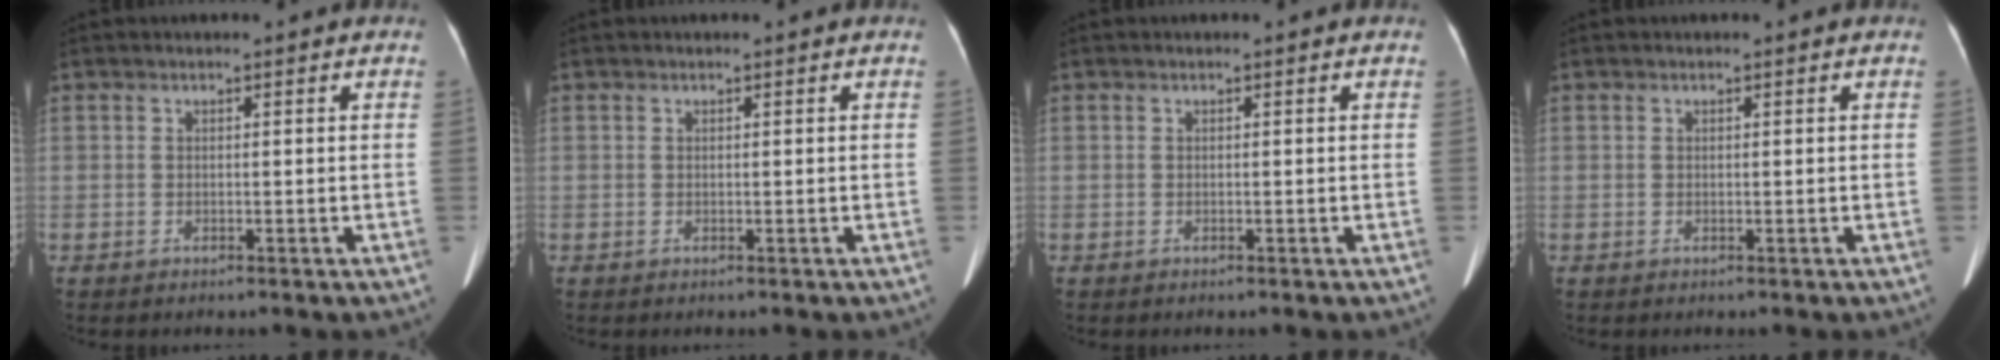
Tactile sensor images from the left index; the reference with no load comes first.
{"total": 0.0}
{"total": 0.0}
{"total": 0.0}